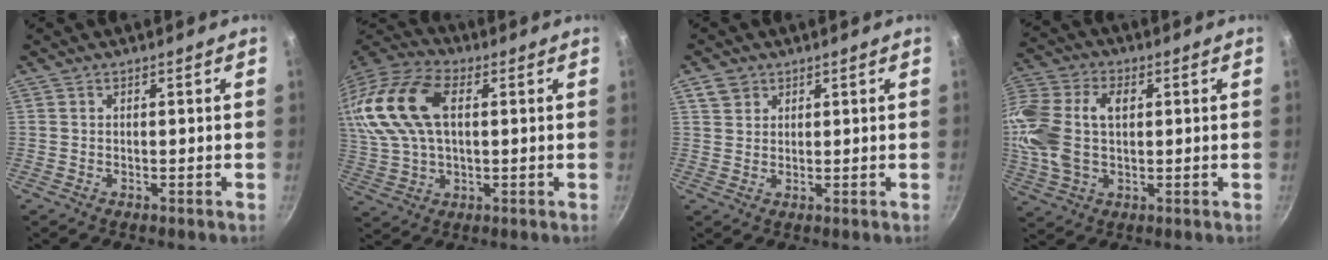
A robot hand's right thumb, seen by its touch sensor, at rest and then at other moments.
{"total": 18.9, "force": [4.4, 11.2, 14.6], "torque": [-0.300, 0.017, 0.075]}
{"total": 3.3, "force": [1.8, 2.6, 1.0], "torque": [-0.004, 0.001, 0.033]}
{"total": 17.5, "force": [2.2, 11.4, 13.1], "torque": [-0.281, 0.025, 0.033]}